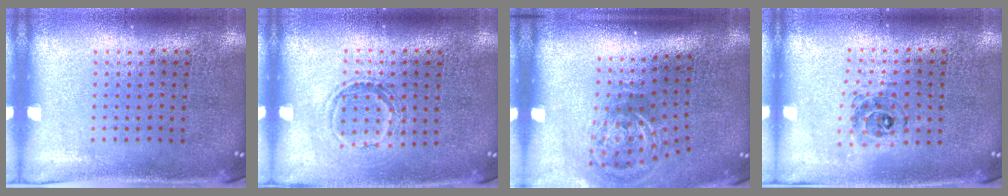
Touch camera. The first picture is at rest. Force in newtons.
{"total": 1.1, "press": 1.0, "slide": 0.5}
{"total": 2.3, "press": 1.3, "slide": 1.8}
{"total": 0.5, "press": 0.5, "slide": 0.2}